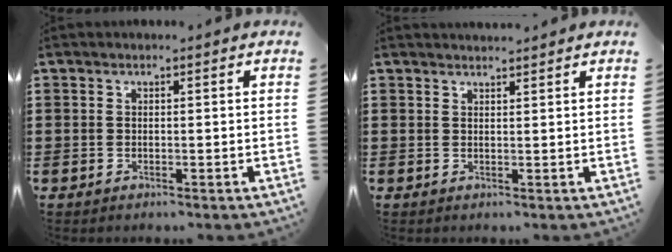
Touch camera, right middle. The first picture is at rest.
{"total": 1.4, "force": [1.4, 0.1, 0.1], "torque": [-0.004, 0.001, 0.026]}